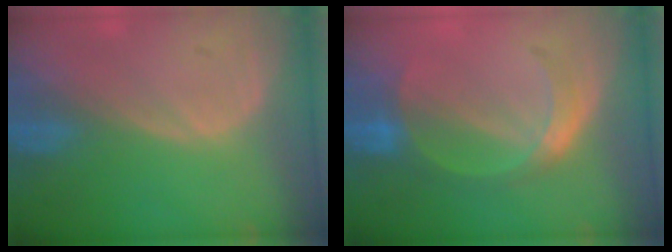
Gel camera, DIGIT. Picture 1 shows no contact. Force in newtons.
{"total": 5.3, "press": 5.2, "slide": 1.2}